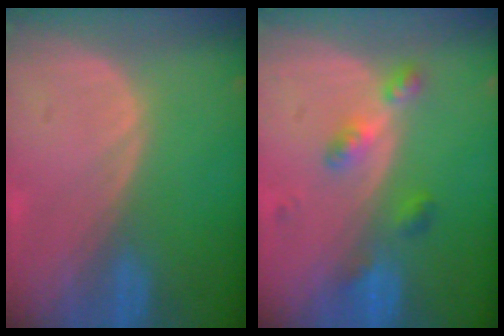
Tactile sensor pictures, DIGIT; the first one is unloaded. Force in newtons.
{"total": 4.7, "press": 4.2, "slide": 2.0}